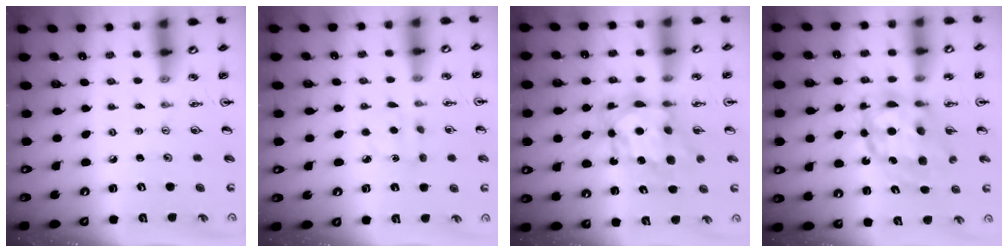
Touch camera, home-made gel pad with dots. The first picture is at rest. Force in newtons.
{"total": 4.6, "press": 4.5, "slide": 0.5}
{"total": 10.1, "press": 10.1, "slide": 0.9}
{"total": 9.7, "press": 9.6, "slide": 0.8}